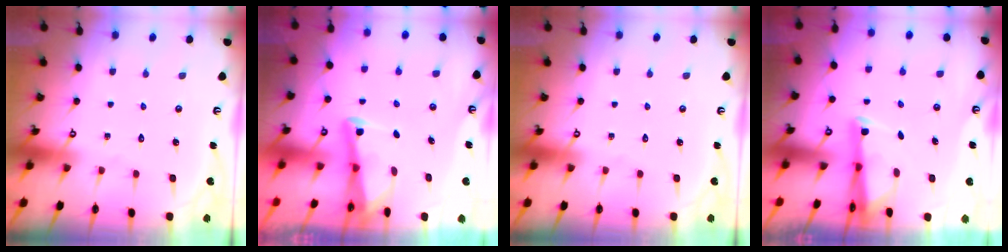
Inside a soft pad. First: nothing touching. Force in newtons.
{"total": 2.8, "press": 2.8, "slide": 0.4}
{"total": 0.0}
{"total": 2.7, "press": 2.6, "slide": 0.7}